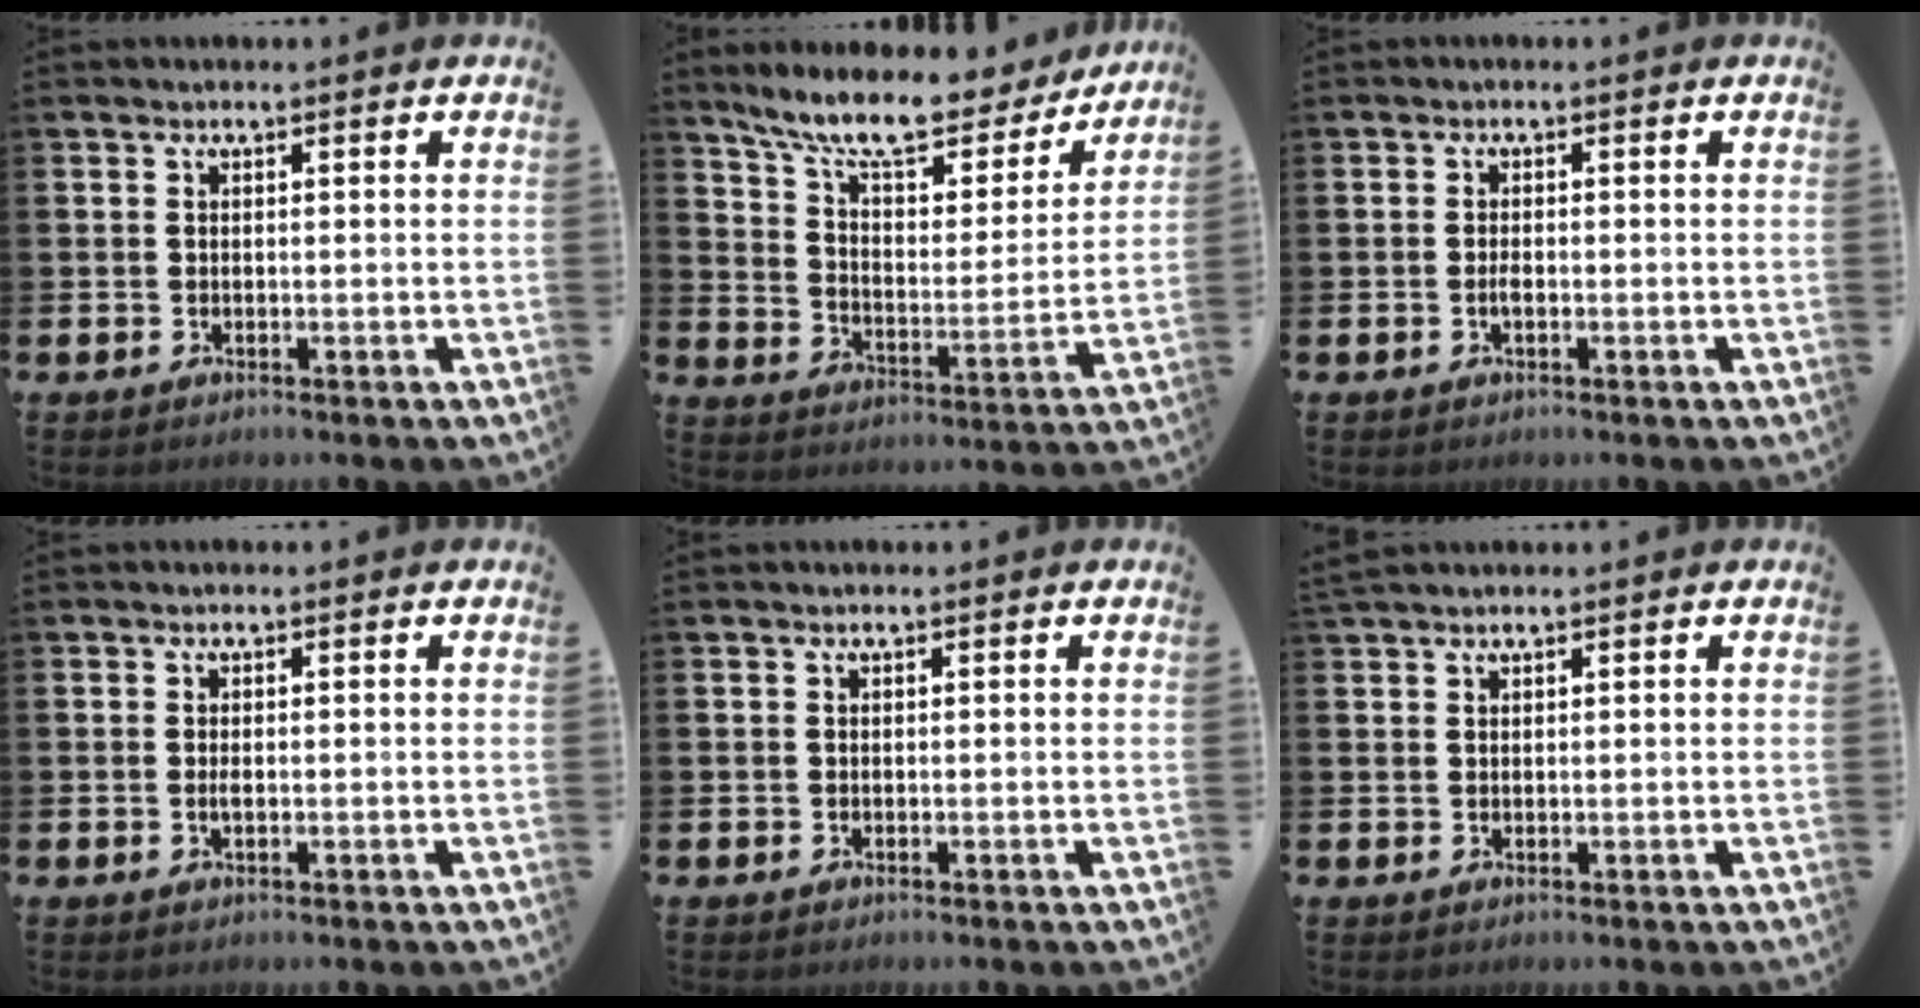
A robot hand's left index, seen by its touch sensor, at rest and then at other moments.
{"total": 9.8, "force": [8.7, 2.4, 3.8], "torque": [-0.094, -0.062, 0.149]}
{"total": 1.1, "force": [-0.3, 0.4, 1.0], "torque": [-0.013, -0.005, -0.008]}
{"total": 0.9, "force": [-0.1, 0.2, 0.9], "torque": [-0.011, -0.002, -0.004]}
{"total": 0.0}
{"total": 1.1, "force": [1.0, 0.2, 0.4], "torque": [-0.002, 0.000, 0.018]}